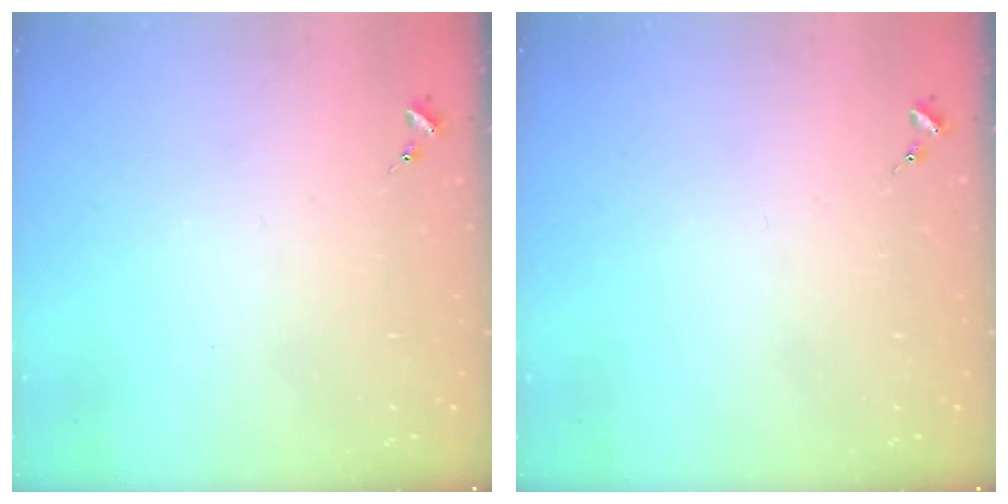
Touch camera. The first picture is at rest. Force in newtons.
{"total": 0.0}